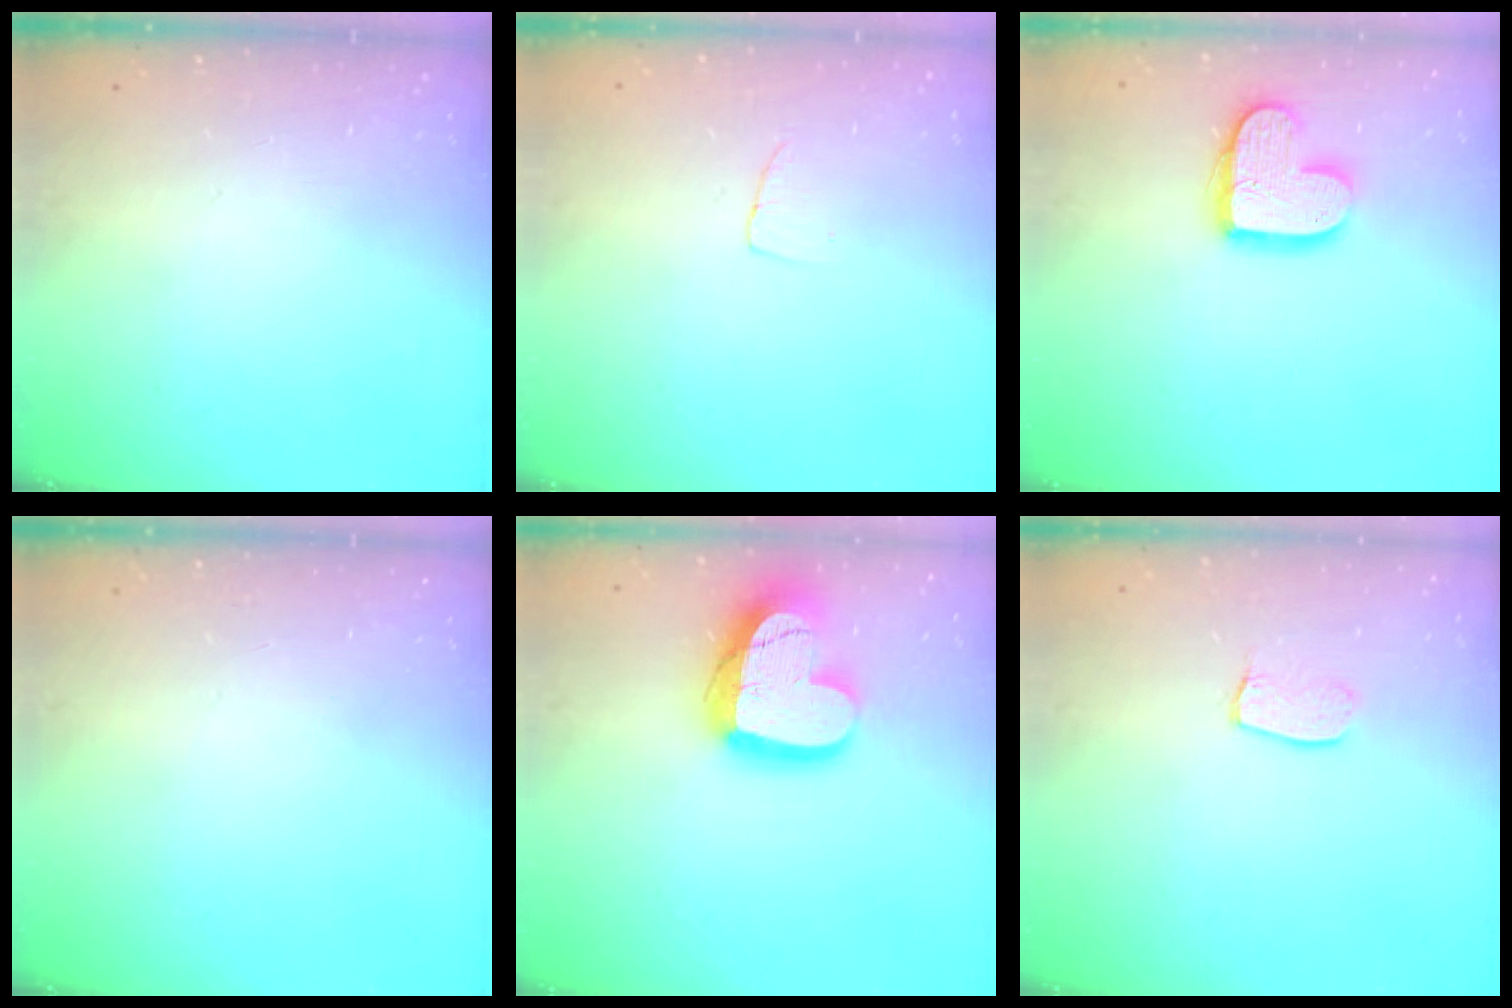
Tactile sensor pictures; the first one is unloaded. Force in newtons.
{"total": 2.9, "press": 2.9, "slide": 0.1}
{"total": 13.8, "press": 13.8, "slide": 0.9}
{"total": 0.0}
{"total": 20.4, "press": 20.3, "slide": 1.7}
{"total": 6.4, "press": 6.4, "slide": 0.1}